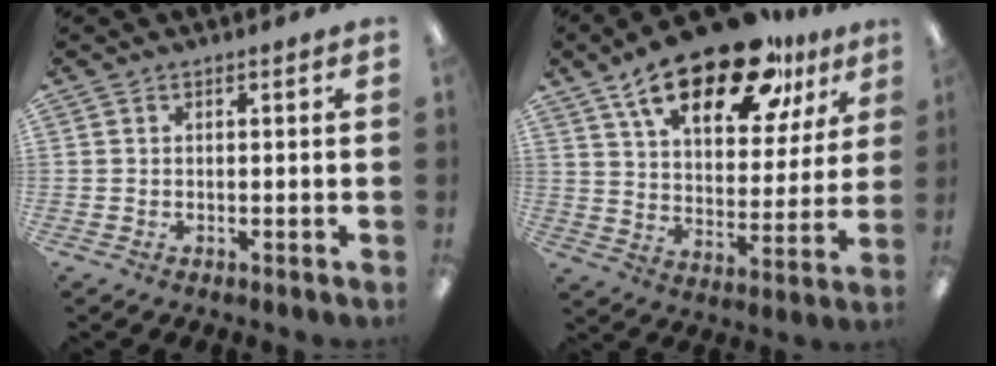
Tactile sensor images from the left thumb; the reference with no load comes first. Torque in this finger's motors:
{"motor_torque": [0.88, 0.93, 1.26, -1.55, 0.18]}